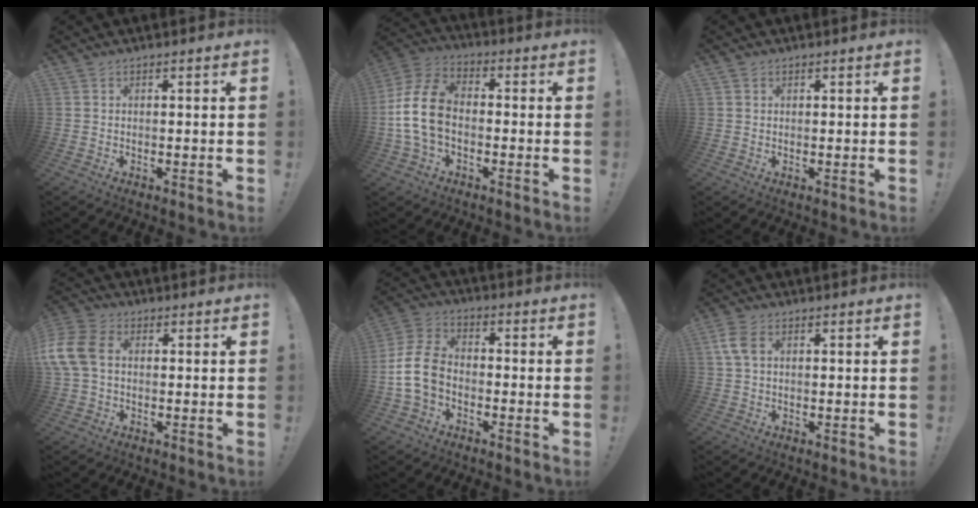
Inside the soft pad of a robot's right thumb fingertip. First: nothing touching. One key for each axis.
{"total": 14.3, "fx": -1.8, "fy": 9.8, "fz": 10.2, "tx": -0.196, "ty": 0.023, "tz": -0.031}
{"total": 0.9, "fx": 0.6, "fy": 0.6, "fz": 0.1, "tx": 0.002, "ty": -0.001, "tz": 0.011}
{"total": 11.7, "fx": 1.0, "fy": 8.0, "fz": 8.5, "tx": -0.189, "ty": 0.009, "tz": 0.023}
{"total": 11.5, "fx": -2.8, "fy": 8.2, "fz": 7.6, "tx": -0.146, "ty": 0.029, "tz": -0.045}
{"total": 5.2, "fx": 1.4, "fy": 3.3, "fz": 3.7, "tx": -0.079, "ty": 0.007, "tz": 0.029}